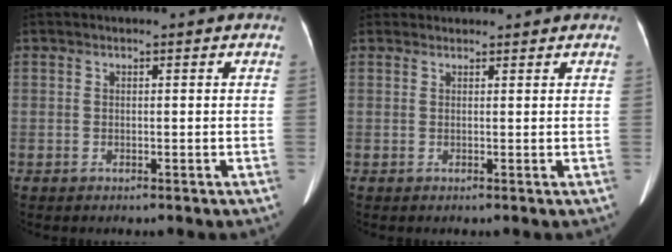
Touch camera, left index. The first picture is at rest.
{"total": 2.6, "force": [2.5, 0.6, 0.0], "torque": [-0.005, 0.022, 0.039]}